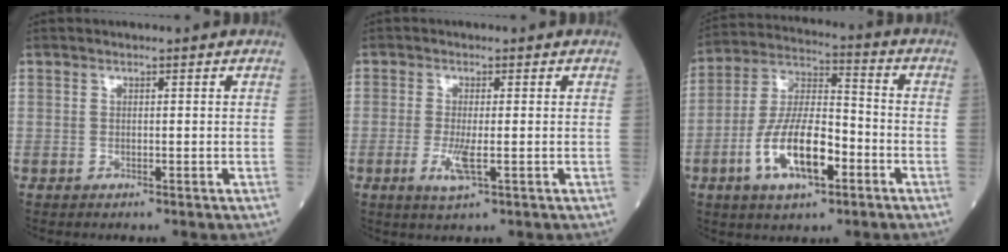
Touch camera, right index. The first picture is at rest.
{"total": 3.7, "force": [-1.0, 0.5, 3.5], "torque": [-0.076, -0.009, -0.017]}
{"total": 13.3, "force": [-5.1, 4.6, 11.5], "torque": [-0.232, 0.007, -0.092]}